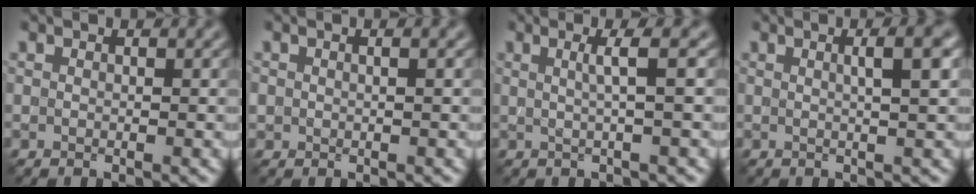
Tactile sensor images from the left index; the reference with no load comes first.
{"total": 0.8, "force": [0.2, 0.6, 0.5], "torque": [-0.007, -0.001, 0.006]}
{"total": 2.4, "force": [0.4, 0.4, 2.3], "torque": [-0.034, 0.007, 0.002]}
{"total": 3.2, "force": [0.7, 0.8, 3.0], "torque": [-0.022, 0.011, 0.000]}